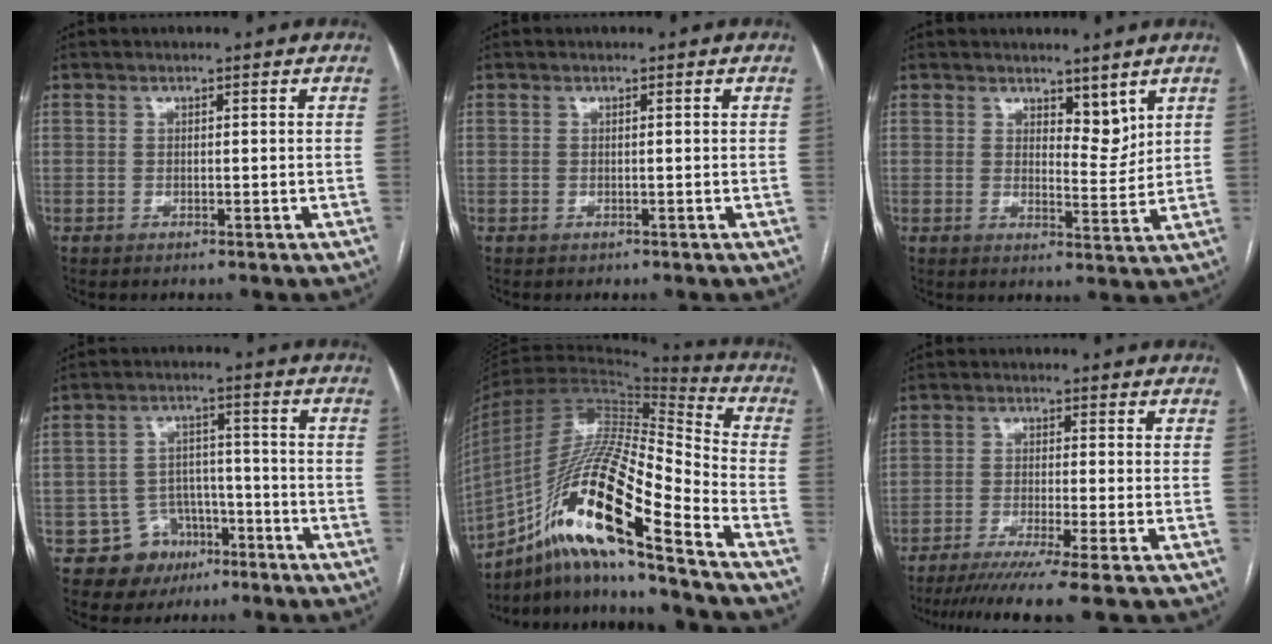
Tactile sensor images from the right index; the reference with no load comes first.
{"total": 0.0}
{"total": 4.2, "force": [3.0, 1.8, 2.3], "torque": [-0.029, -0.010, 0.051]}
{"total": 7.4, "force": [-4.1, 6.1, 0.9], "torque": [-0.003, 0.015, -0.055]}
{"total": 21.3, "force": [-11.8, 1.8, 17.6], "torque": [-0.358, -0.012, -0.218]}
{"total": 10.6, "force": [-8.3, -1.9, 6.4], "torque": [-0.080, -0.031, -0.126]}